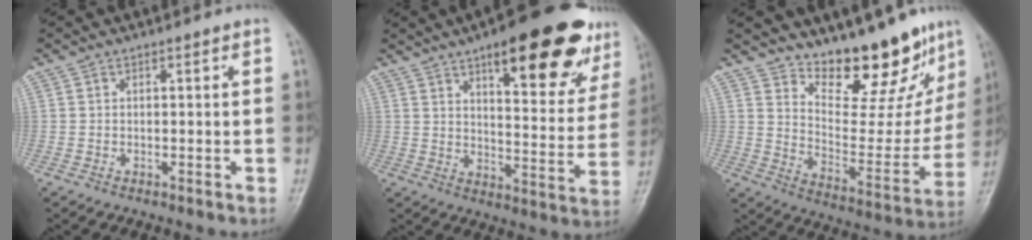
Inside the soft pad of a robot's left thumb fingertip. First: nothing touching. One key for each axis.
{"total": 24.1, "fx": 13.7, "fy": 8.1, "fz": 18.1, "tx": -0.201, "ty": -0.037, "tz": 0.192}
{"total": 18.7, "fx": 14.8, "fy": 6.8, "fz": 9.1, "tx": -0.068, "ty": -0.114, "tz": 0.221}